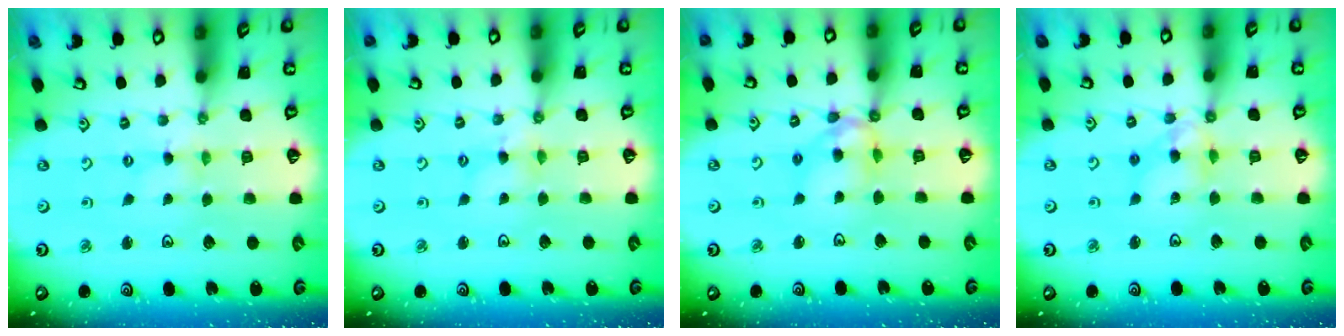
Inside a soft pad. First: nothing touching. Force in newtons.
{"total": 2.5, "press": 2.5, "slide": 0.3}
{"total": 11.2, "press": 11.1, "slide": 0.9}
{"total": 7.2, "press": 7.1, "slide": 0.7}